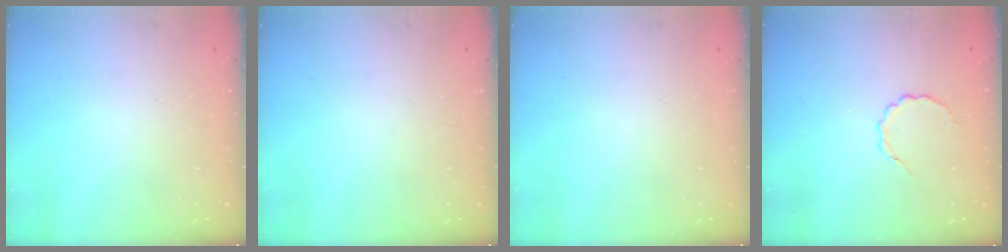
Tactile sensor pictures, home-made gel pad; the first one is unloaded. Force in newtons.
{"total": 0.0}
{"total": 0.0}
{"total": 2.4, "press": 2.2, "slide": 0.9}